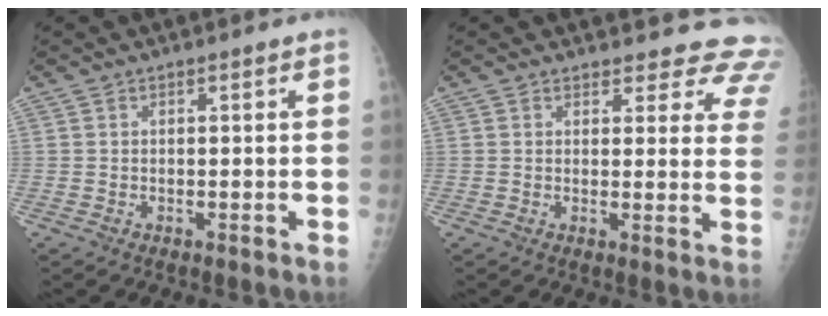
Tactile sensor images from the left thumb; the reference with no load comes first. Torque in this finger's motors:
{"motor_torque": [-0.03, 0.37, -0.21, -0.20, 0.05]}